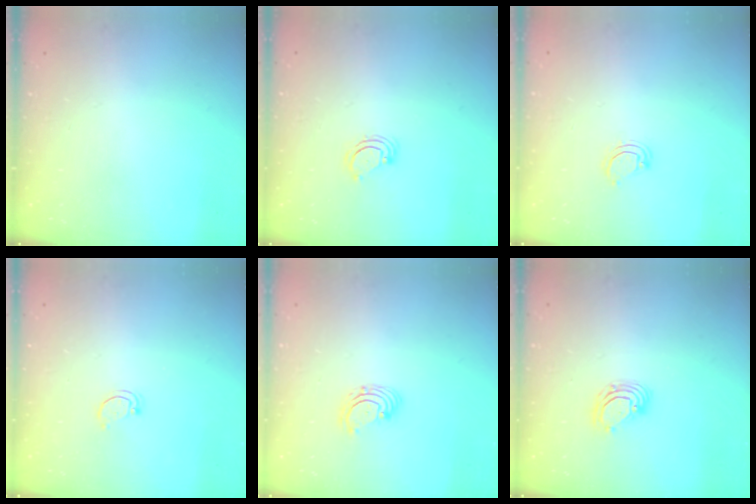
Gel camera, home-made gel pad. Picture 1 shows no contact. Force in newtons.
{"total": 2.3, "press": 2.3, "slide": 0.2}
{"total": 3.7, "press": 3.7, "slide": 0.2}
{"total": 2.8, "press": 2.7, "slide": 0.3}
{"total": 2.9, "press": 2.9, "slide": 0.3}
{"total": 6.2, "press": 6.1, "slide": 0.9}